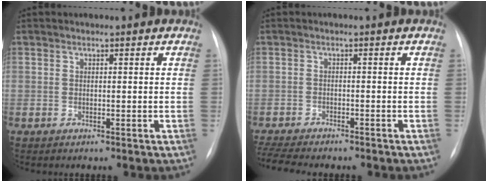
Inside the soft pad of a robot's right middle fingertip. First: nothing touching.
{"total": 9.5, "force": [-8.3, 1.8, 4.3], "torque": [-0.073, -0.004, -0.122]}